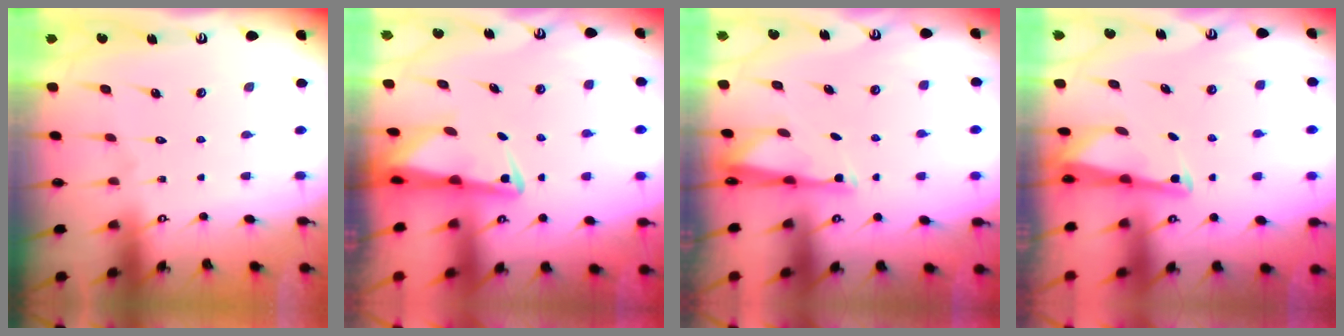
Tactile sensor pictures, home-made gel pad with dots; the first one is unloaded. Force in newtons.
{"total": 3.2, "press": 3.1, "slide": 0.6}
{"total": 2.8, "press": 2.8, "slide": 0.6}
{"total": 2.8, "press": 2.8, "slide": 0.2}